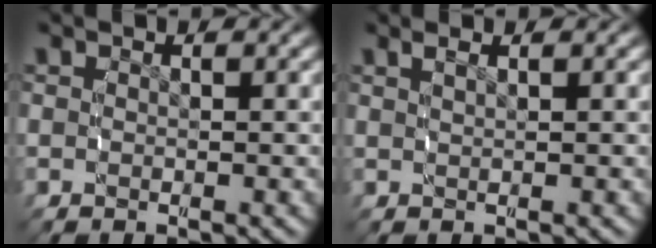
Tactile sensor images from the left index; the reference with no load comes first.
{"total": 1.3, "force": [1.0, -0.6, 0.7], "torque": [-0.007, 0.003, 0.023]}